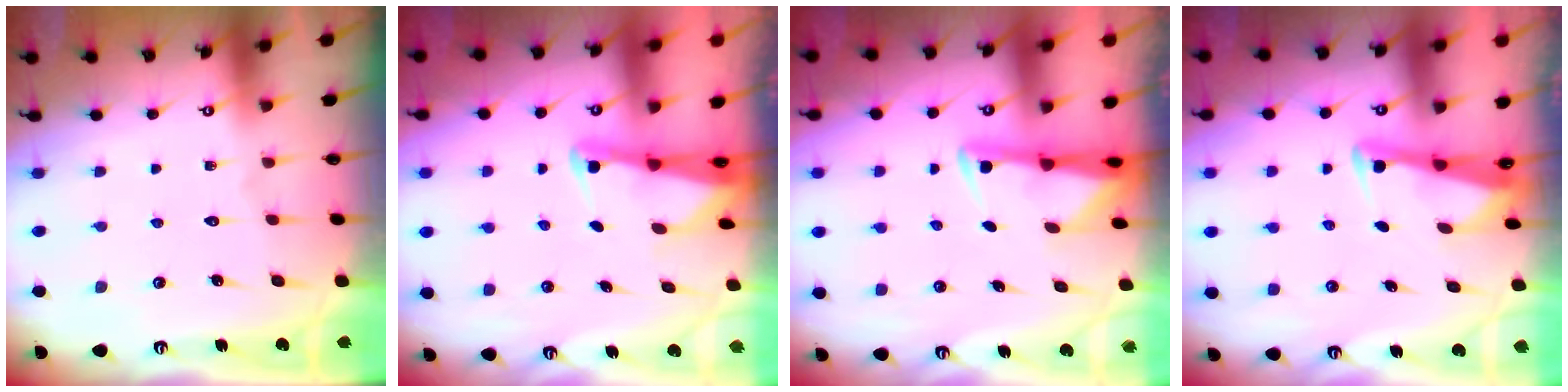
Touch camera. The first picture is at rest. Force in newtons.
{"total": 2.5, "press": 2.4, "slide": 0.3}
{"total": 3.0, "press": 2.9, "slide": 0.6}
{"total": 2.8, "press": 2.7, "slide": 0.4}